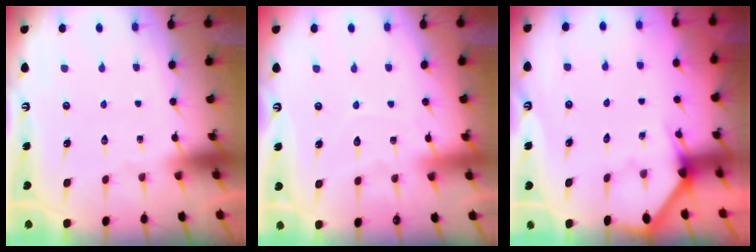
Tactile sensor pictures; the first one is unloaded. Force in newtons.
{"total": 4.6, "press": 4.6, "slide": 0.4}
{"total": 2.6, "press": 2.6, "slide": 0.3}